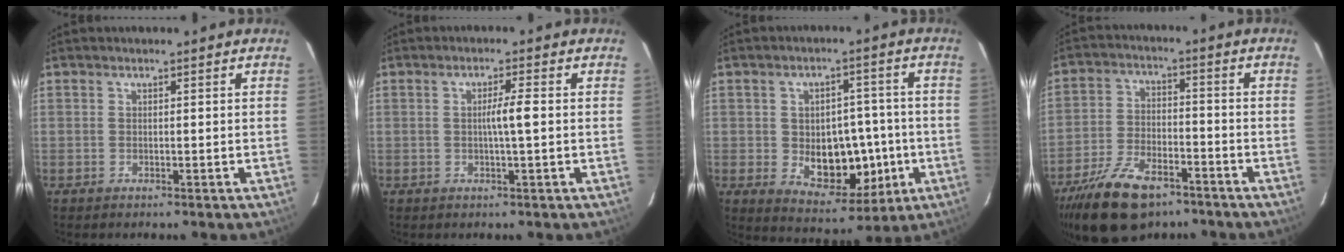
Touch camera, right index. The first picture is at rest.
{"total": 3.0, "force": [-0.1, -0.3, 3.0], "torque": [-0.053, -0.001, -0.002]}
{"total": 11.3, "force": [-1.8, 7.0, 8.8], "torque": [-0.122, 0.013, -0.008]}
{"total": 12.8, "force": [-8.9, 5.3, 7.5], "torque": [-0.148, -0.010, -0.156]}